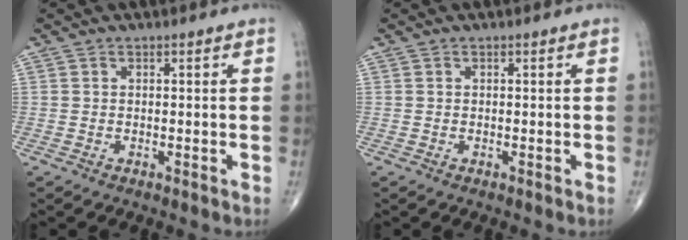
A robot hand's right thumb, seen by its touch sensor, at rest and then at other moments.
{"total": 0.0}